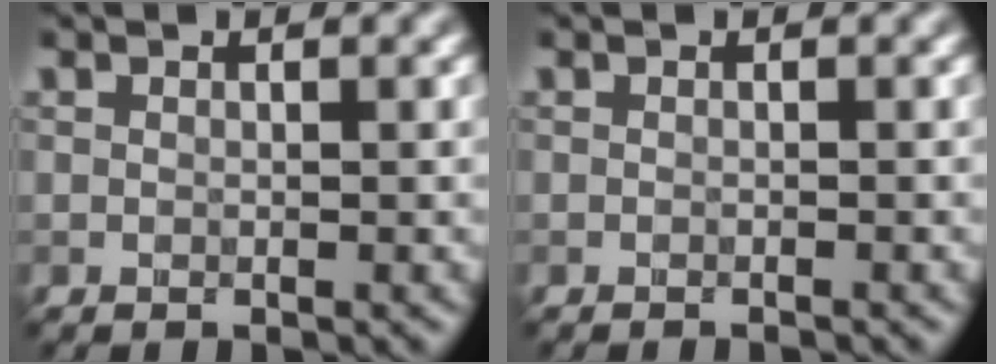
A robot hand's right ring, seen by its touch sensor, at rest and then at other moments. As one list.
[{"total": 0.8, "force": [-0.7, 0.2, 0.3], "torque": [0.007, 0.001, -0.011]}]